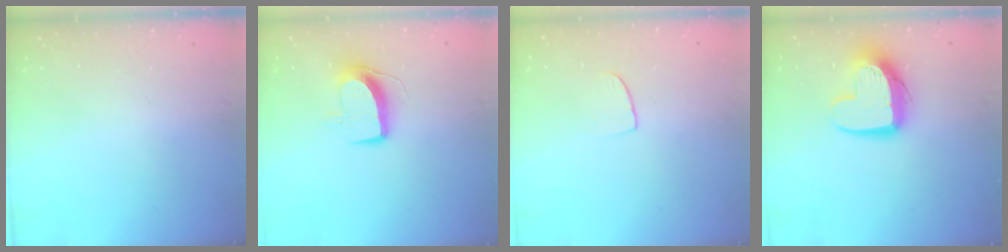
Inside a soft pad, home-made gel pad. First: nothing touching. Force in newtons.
{"total": 9.8, "press": 9.8, "slide": 0.4}
{"total": 5.8, "press": 5.8, "slide": 0.4}
{"total": 13.2, "press": 13.2, "slide": 1.1}